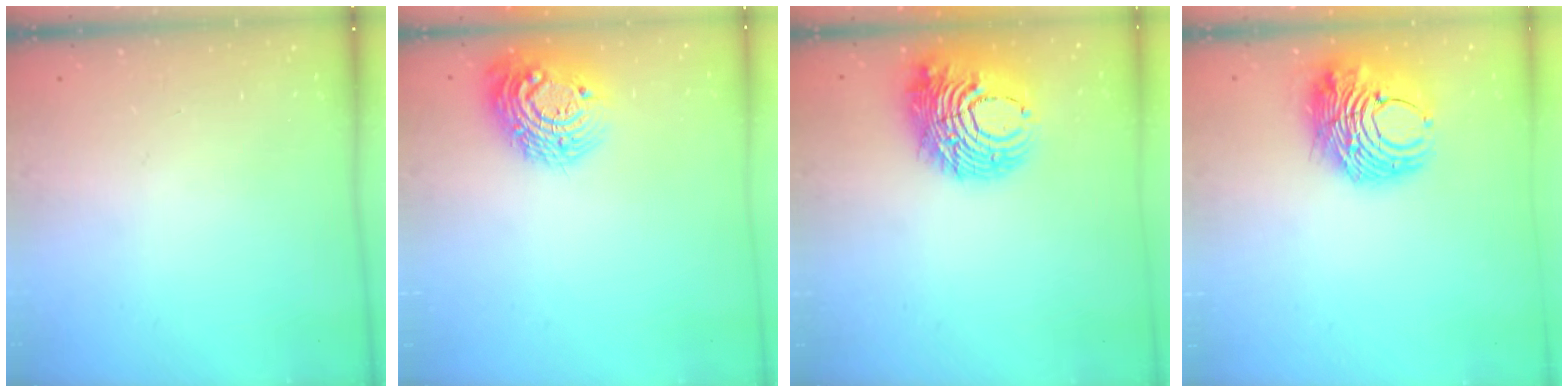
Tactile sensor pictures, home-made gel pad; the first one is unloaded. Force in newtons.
{"total": 15.5, "press": 15.4, "slide": 1.0}
{"total": 14.6, "press": 14.4, "slide": 1.8}
{"total": 11.4, "press": 11.4, "slide": 1.3}